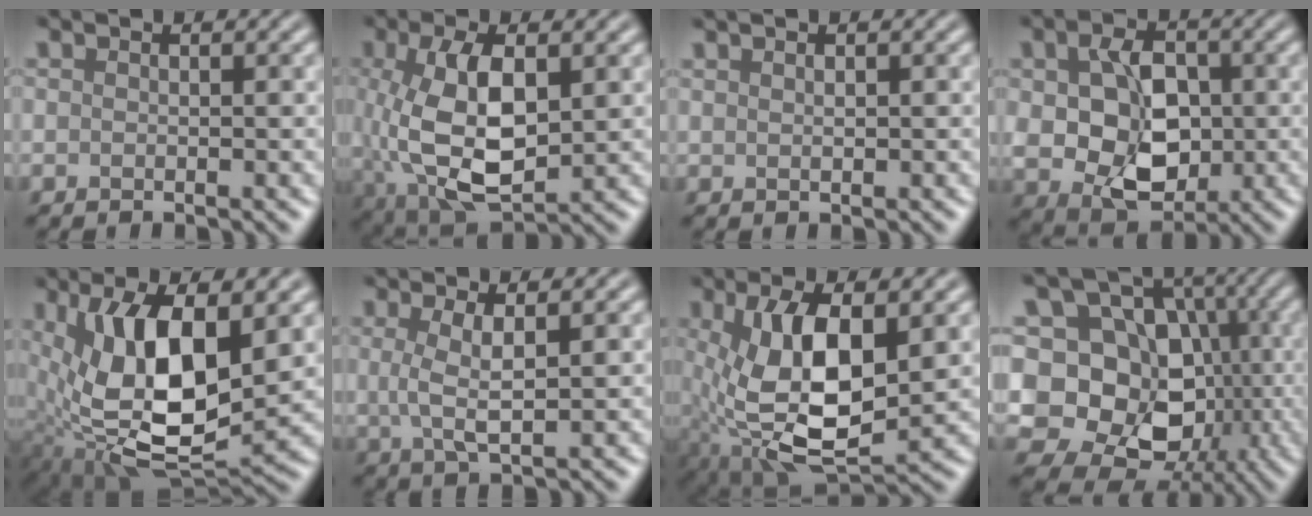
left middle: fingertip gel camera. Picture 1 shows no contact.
{"total": 9.5, "force": [0.6, 4.9, 8.1], "torque": [-0.175, -0.010, 0.027]}
{"total": 0.0}
{"total": 8.7, "force": [-0.3, 6.0, 6.3], "torque": [-0.118, -0.011, 0.002]}
{"total": 12.1, "force": [2.4, 5.6, 10.5], "torque": [-0.190, -0.006, 0.048]}
{"total": 2.8, "force": [0.7, 0.5, 2.6], "torque": [-0.061, -0.002, 0.018]}
{"total": 9.8, "force": [0.8, 4.2, 8.8], "torque": [-0.172, -0.006, 0.022]}
{"total": 14.6, "force": [-0.2, 11.6, 8.8], "torque": [-0.149, 0.011, -0.002]}